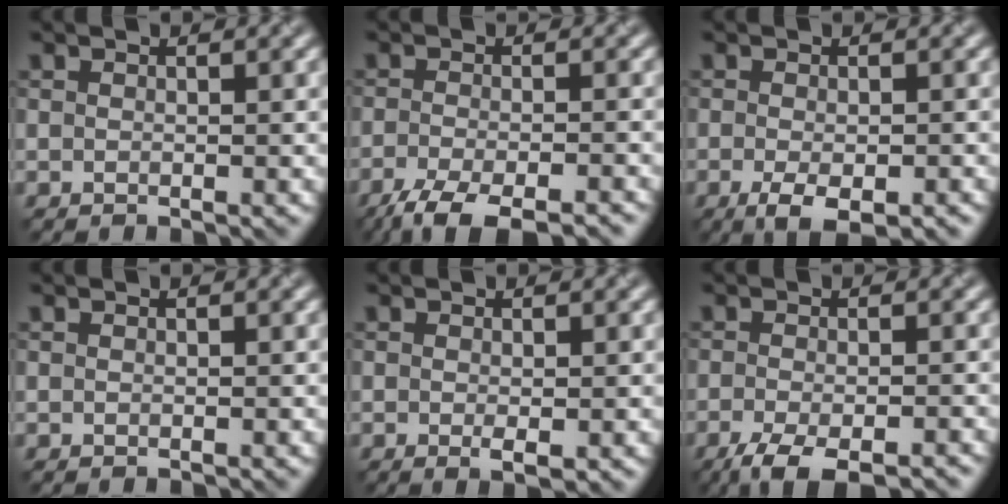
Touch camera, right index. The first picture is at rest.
{"total": 6.1, "force": [-4.7, 1.3, 3.7], "torque": [-0.061, -0.011, -0.085]}
{"total": 3.8, "force": [-1.9, 1.4, 3.0], "torque": [-0.051, -0.010, -0.025]}
{"total": 0.0}
{"total": 1.2, "force": [-0.2, 0.3, 1.1], "torque": [-0.018, -0.007, -0.002]}
{"total": 5.2, "force": [-3.6, 1.3, 3.5], "torque": [-0.060, -0.009, -0.065]}